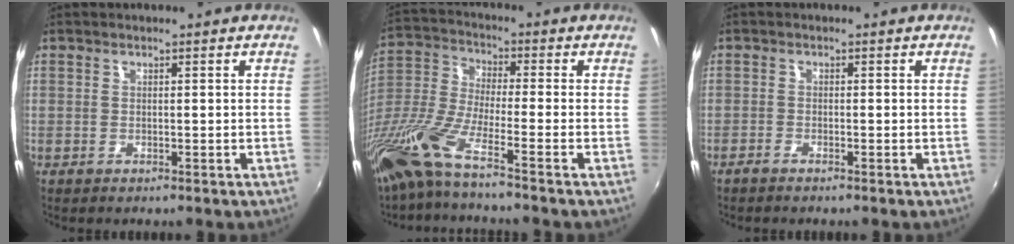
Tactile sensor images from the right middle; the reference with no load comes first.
{"total": 11.3, "force": [-8.2, -0.2, 7.8], "torque": [-0.163, -0.022, -0.167]}
{"total": 1.3, "force": [-1.2, 0.1, 0.5], "torque": [-0.019, -0.002, -0.026]}